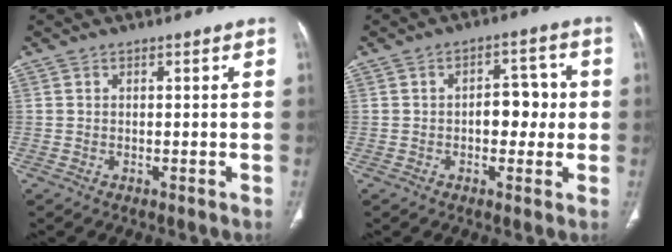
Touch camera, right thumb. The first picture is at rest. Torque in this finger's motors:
{"motor_torque": [0.71, 0.87, 0.72, -0.08, 0.01]}